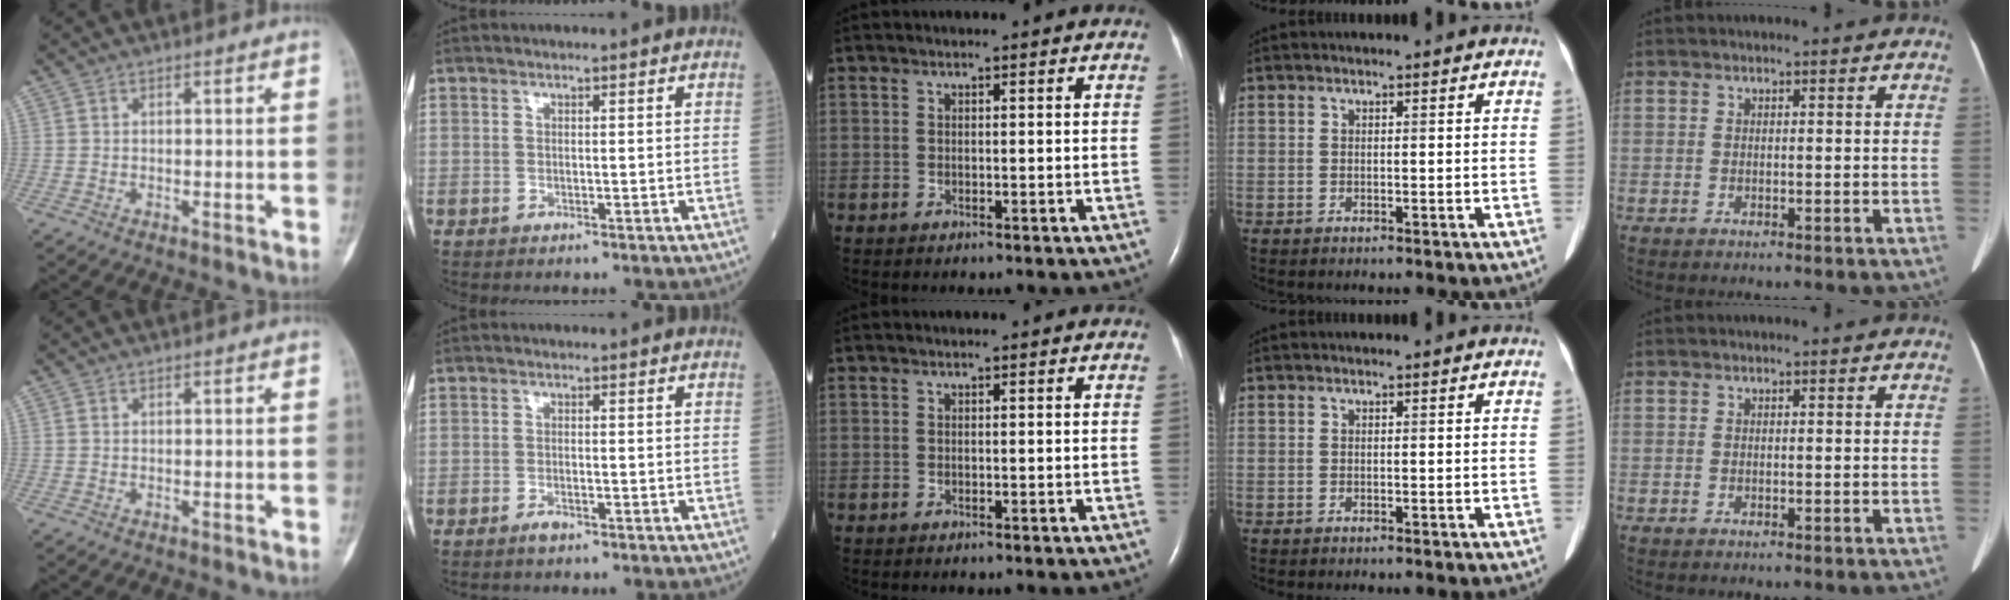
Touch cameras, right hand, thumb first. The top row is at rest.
{"index": {"total": 1.4, "force": [-0.7, 0.7, 0.9], "torque": [-0.015, -0.001, -0.005]}}